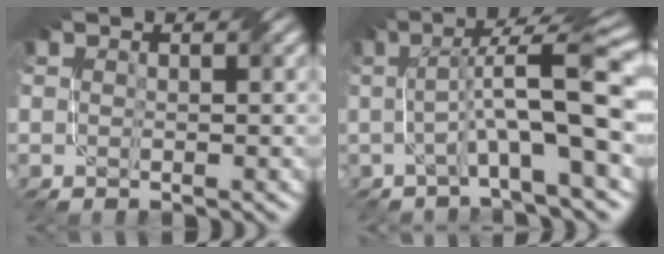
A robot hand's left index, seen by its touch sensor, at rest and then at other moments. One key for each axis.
{"total": 8.6, "fx": -0.1, "fy": 1.4, "fz": 8.5, "tx": -0.133, "ty": 0.023, "tz": -0.012}